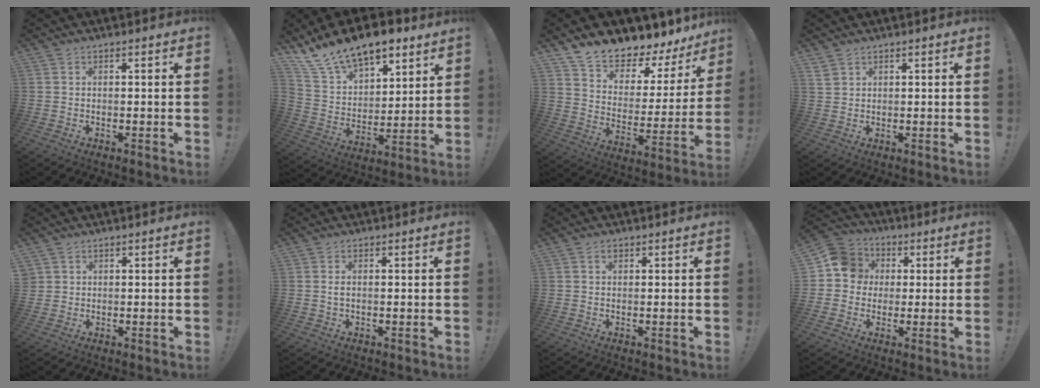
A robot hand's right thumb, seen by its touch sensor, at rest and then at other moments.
{"total": 15.8, "force": [12.3, 7.3, 6.5], "torque": [-0.129, -0.082, 0.230]}
{"total": 9.9, "force": [9.2, 2.9, 2.3], "torque": [-0.040, -0.100, 0.155]}
{"total": 1.4, "force": [1.1, 0.8, 0.2], "torque": [-0.001, -0.005, 0.022]}
{"total": 1.6, "force": [0.9, 1.2, 0.3], "torque": [-0.004, -0.002, 0.019]}
{"total": 1.1, "force": [0.0, 0.5, 1.0], "torque": [-0.025, 0.005, 0.000]}
{"total": 0.9, "force": [0.5, 0.6, 0.4], "torque": [-0.004, 0.000, 0.007]}
{"total": 10.5, "force": [1.4, 9.8, 3.6], "torque": [-0.035, 0.009, 0.031]}